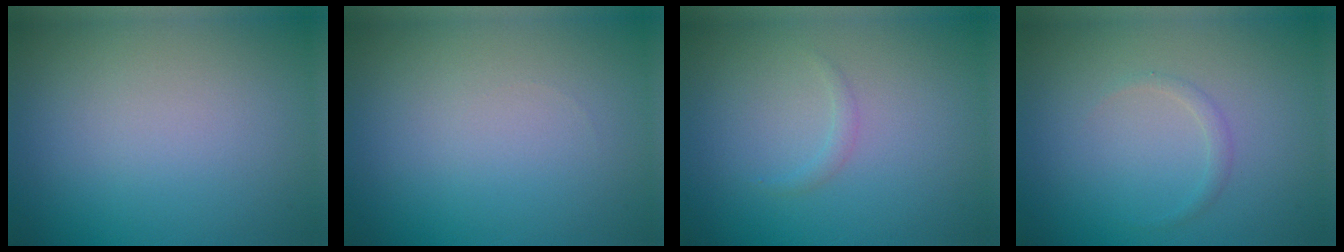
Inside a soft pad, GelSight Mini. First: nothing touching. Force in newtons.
{"total": 0.0}
{"total": 0.7, "press": 0.7, "slide": 0.1}
{"total": 0.8, "press": 0.8, "slide": 0.0}